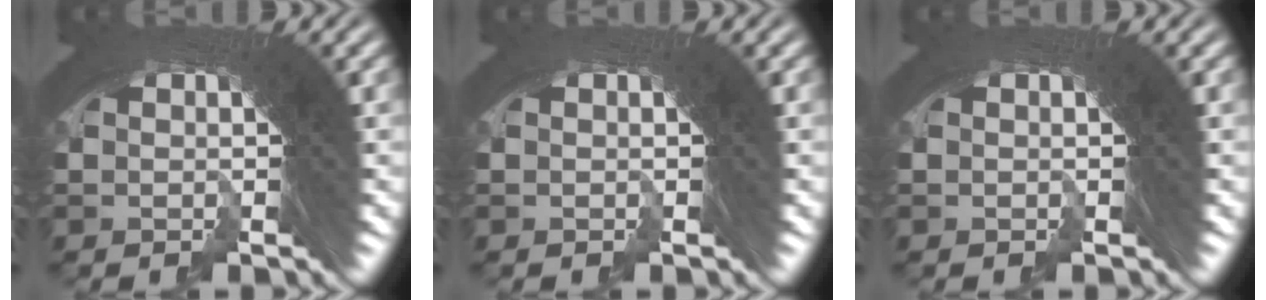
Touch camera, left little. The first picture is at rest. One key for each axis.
{"total": 0.0}
{"total": 0.0}